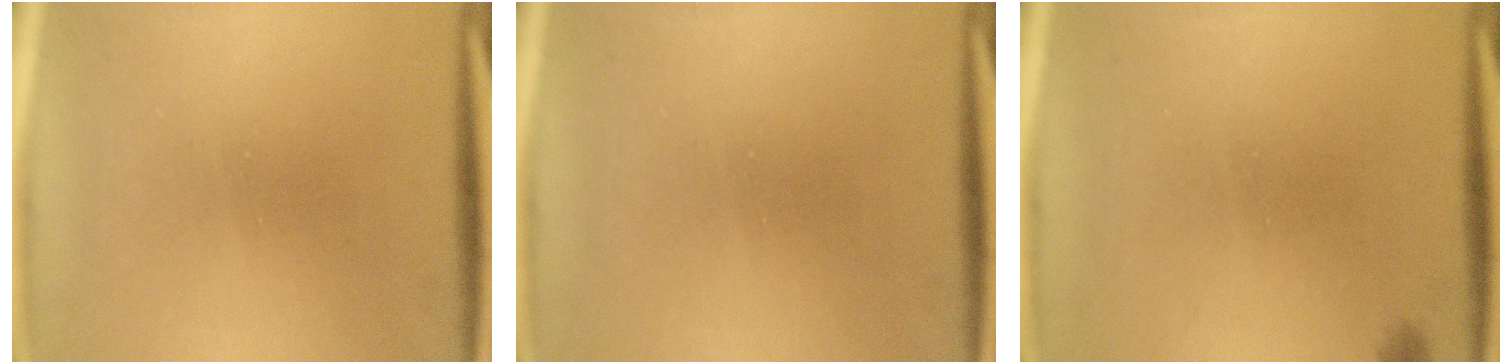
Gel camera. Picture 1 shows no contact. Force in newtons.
{"total": 0.0}
{"total": 0.6}